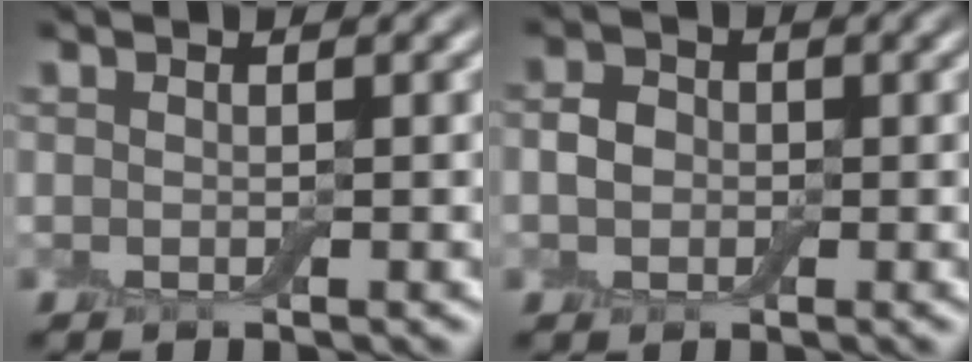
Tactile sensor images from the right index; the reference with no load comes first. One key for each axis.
{"total": 2.1, "fx": -0.3, "fy": 1.9, "fz": 0.8, "tx": -0.015, "ty": 0.005, "tz": -0.014}